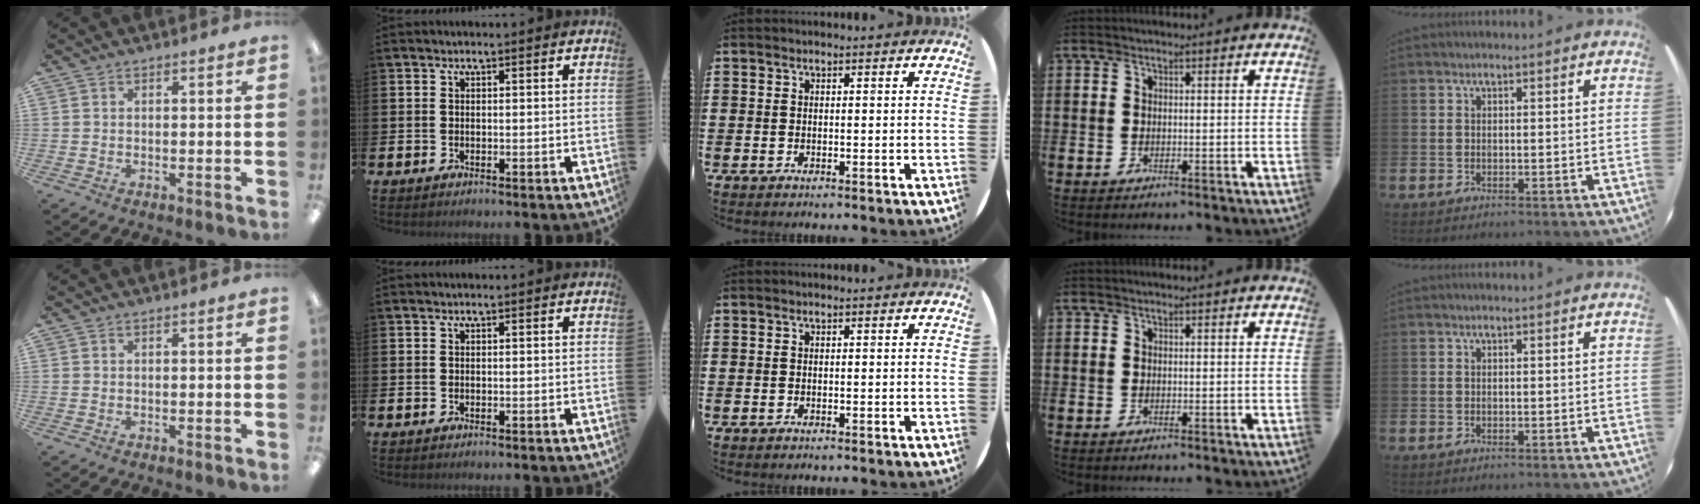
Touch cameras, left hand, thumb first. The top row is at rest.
{}